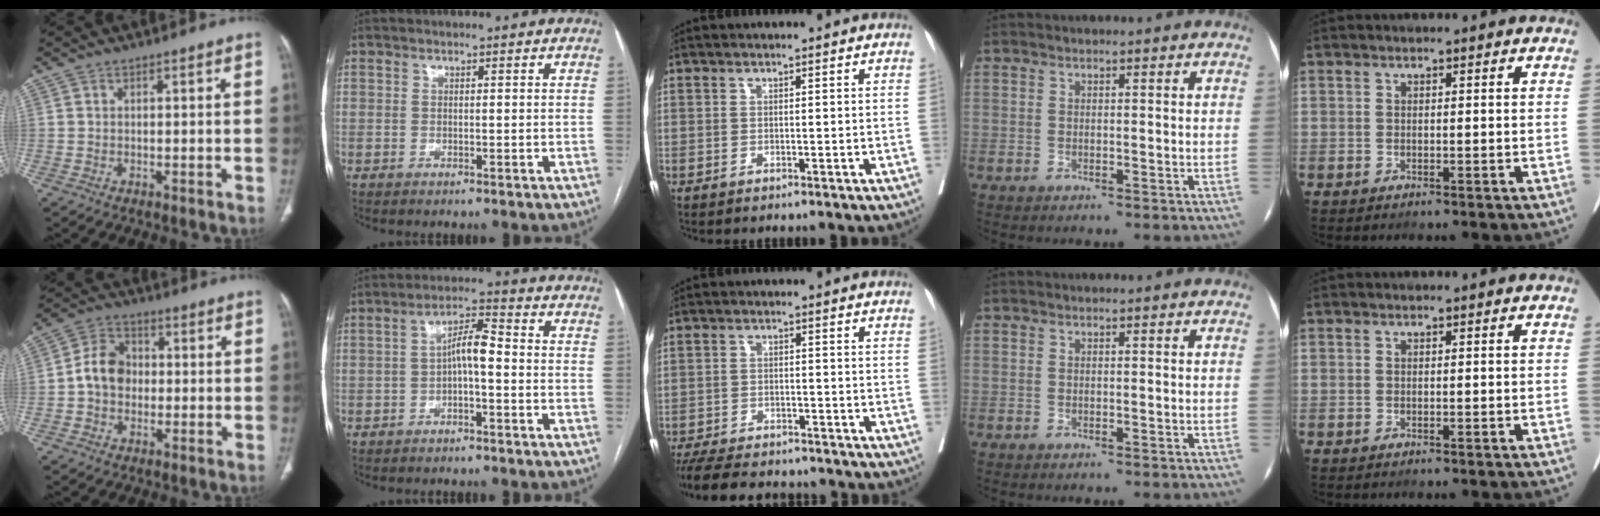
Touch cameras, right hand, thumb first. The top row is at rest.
{"thumb": {"total": 7.7, "force": [-0.4, 6.3, 4.5], "torque": [-0.062, 0.024, -0.018]}, "index": {"total": 5.1, "force": [-0.6, 1.2, 4.9], "torque": [-0.087, 0.021, -0.012]}, "middle": {"total": 12.4, "force": [-11.1, 3.1, 4.8], "torque": [-0.093, -0.011, -0.158]}}